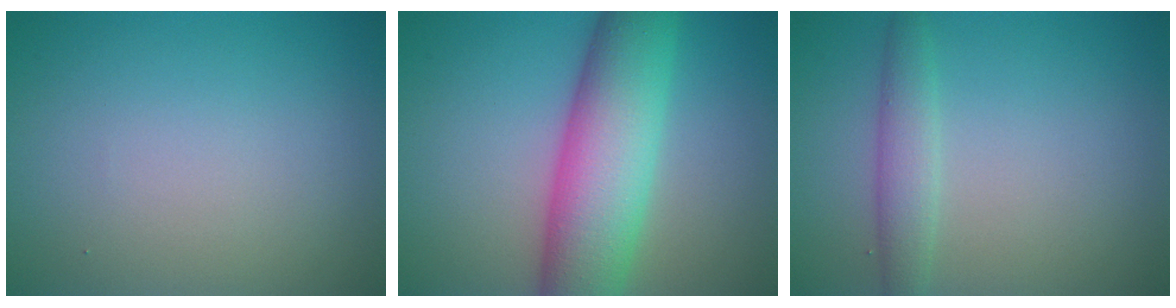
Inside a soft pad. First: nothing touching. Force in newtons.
{"total": 9.7, "press": 9.7, "slide": 0.1}
{"total": 2.4, "press": 2.4, "slide": 0.1}